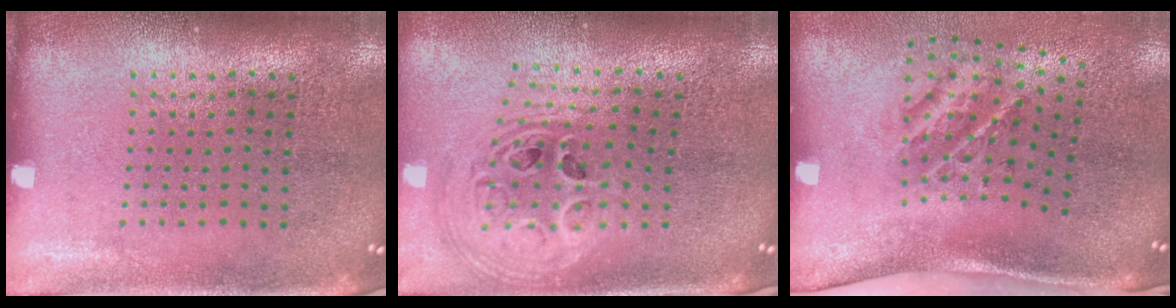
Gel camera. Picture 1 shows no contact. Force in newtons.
{"total": 2.5, "press": 1.8, "slide": 1.7}
{"total": 2.1, "press": 1.3, "slide": 1.7}